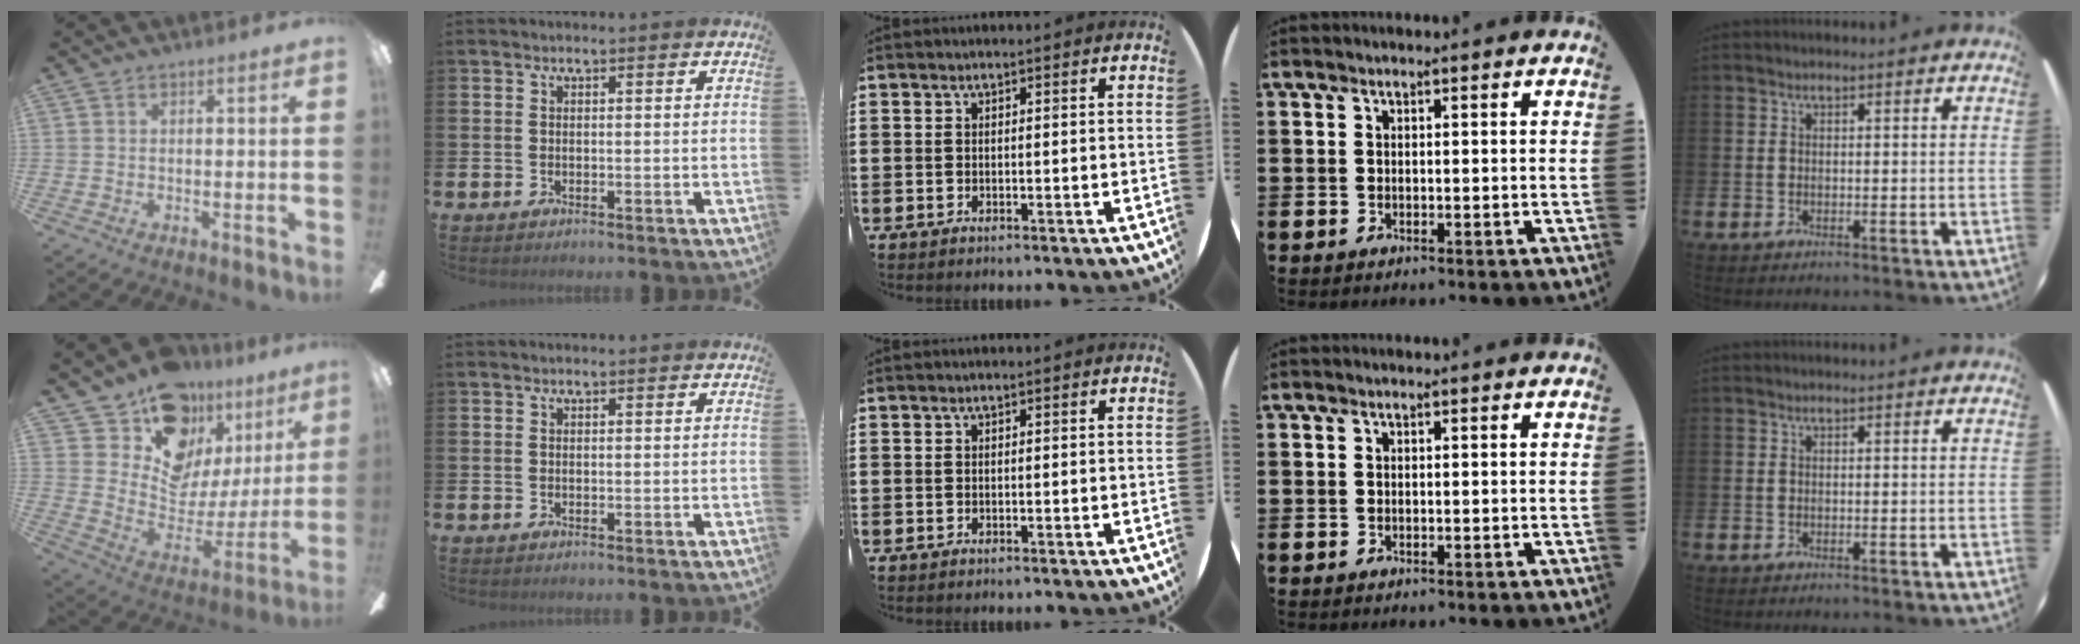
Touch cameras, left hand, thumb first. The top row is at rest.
{"thumb": {"total": 16.2, "force": [13.0, 8.8, 4.2], "torque": [-0.071, -0.118, 0.240]}}